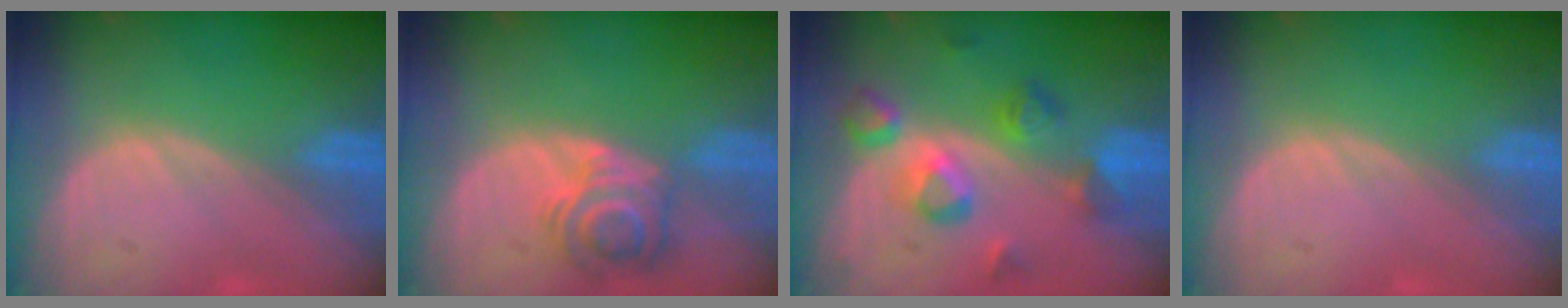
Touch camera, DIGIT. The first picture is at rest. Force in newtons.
{"total": 5.6, "press": 5.5, "slide": 1.0}
{"total": 7.5, "press": 7.5, "slide": 0.7}
{"total": 0.0}